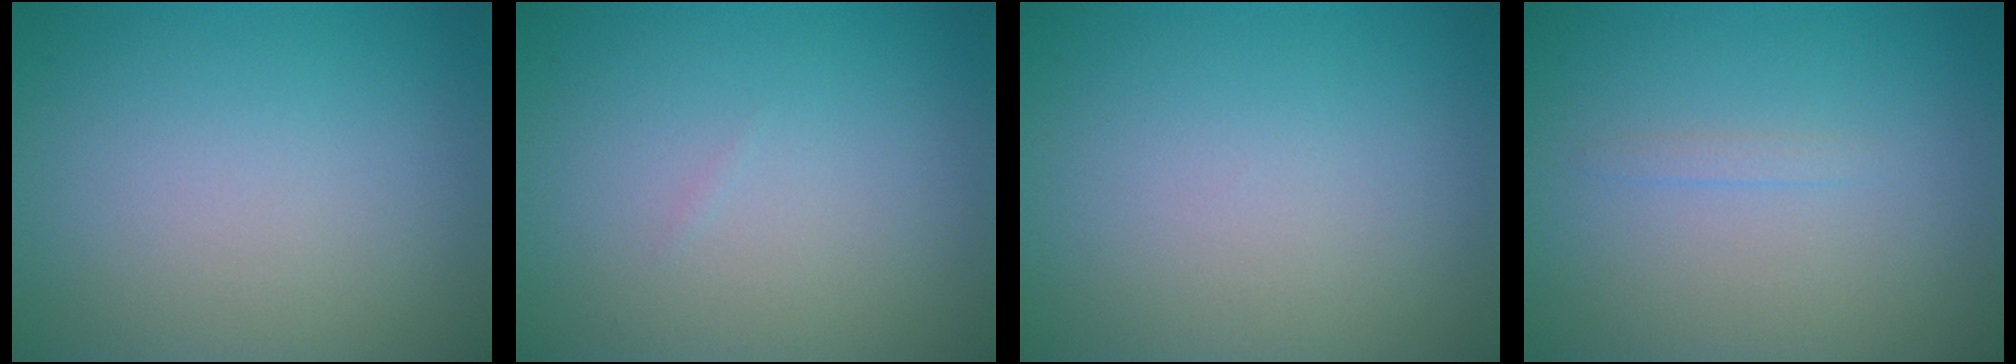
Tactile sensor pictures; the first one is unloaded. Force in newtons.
{"total": 0.0}
{"total": 0.0}
{"total": 0.6, "press": 0.6, "slide": 0.1}